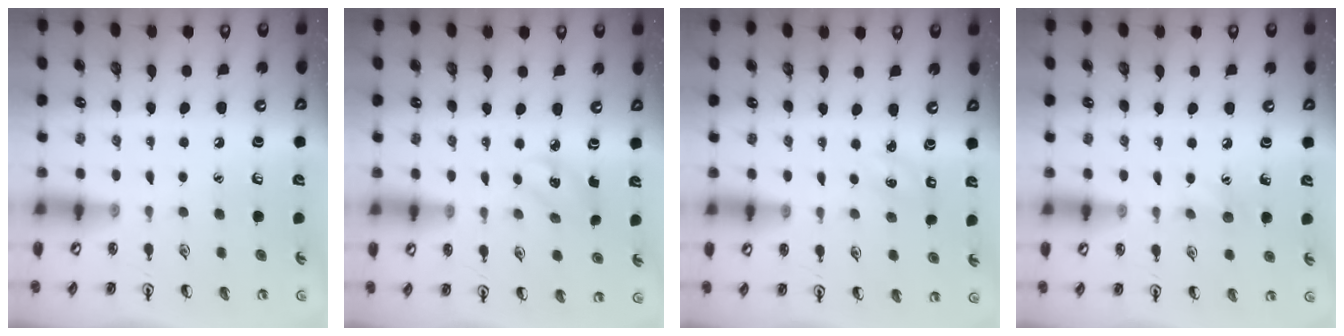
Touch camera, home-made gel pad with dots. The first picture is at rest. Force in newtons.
{"total": 2.6, "press": 2.5, "slide": 0.8}
{"total": 1.3, "press": 1.2, "slide": 0.4}
{"total": 5.7, "press": 5.5, "slide": 1.5}